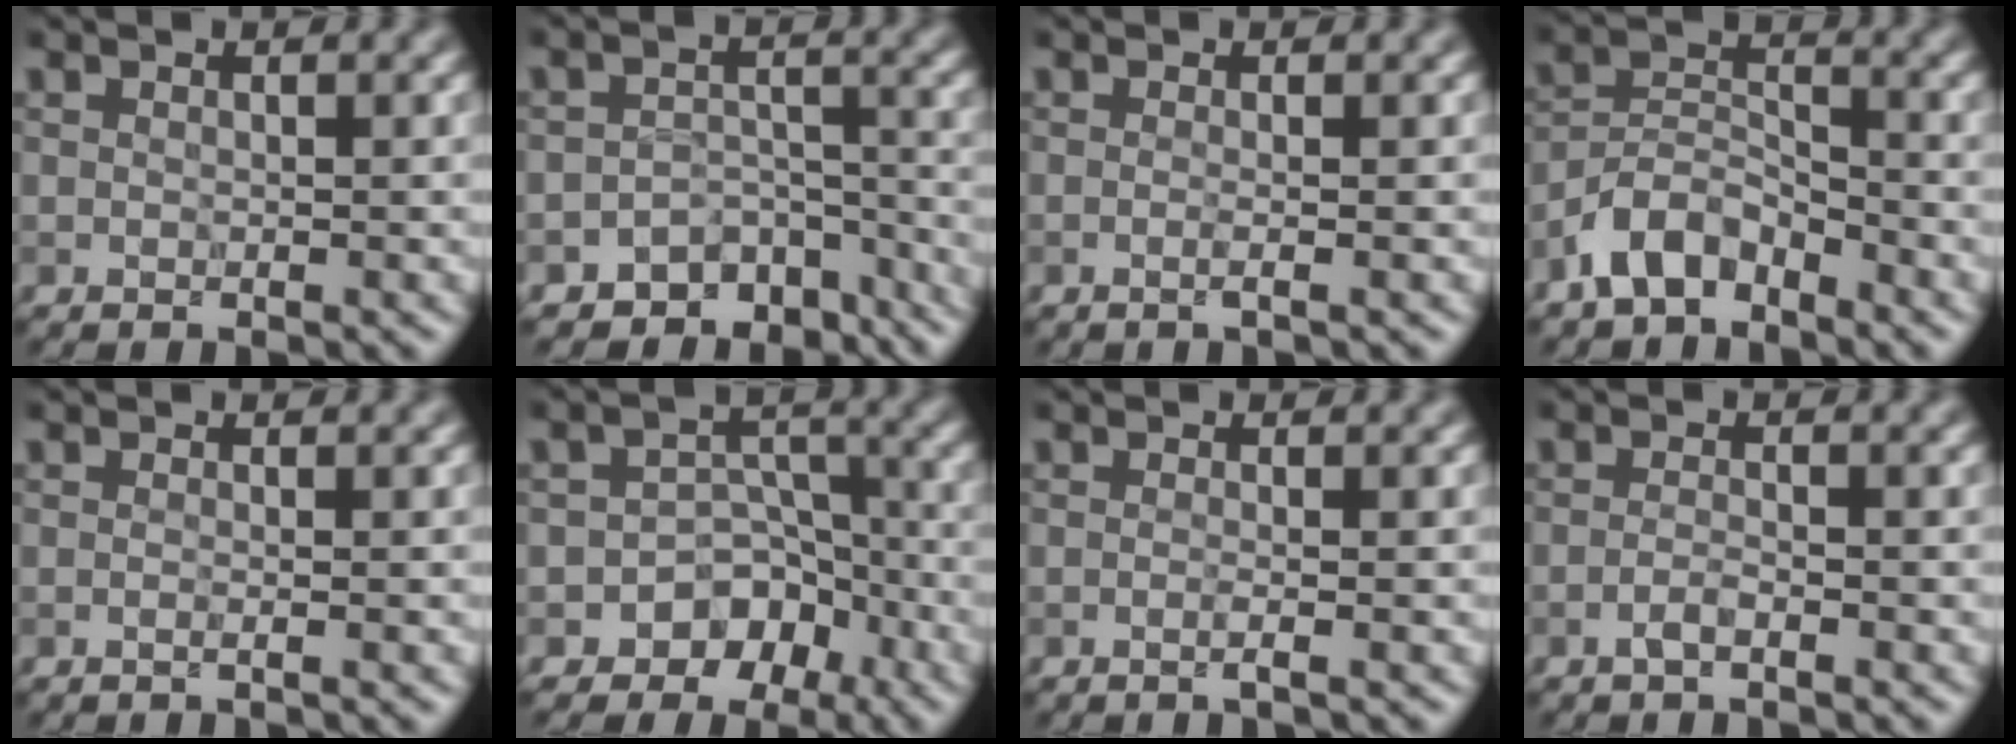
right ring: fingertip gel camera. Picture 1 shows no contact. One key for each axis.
{"total": 5.5, "fx": -4.4, "fy": 3.1, "fz": 1.1, "tx": 0.003, "ty": 0.000, "tz": -0.060}
{"total": 1.2, "fx": 0.0, "fy": 0.5, "fz": 1.1, "tx": -0.001, "ty": -0.006, "tz": -0.017}
{"total": 4.3, "fx": -3.4, "fy": 2.0, "fz": 1.8, "tx": -0.031, "ty": 0.008, "tz": -0.075}
{"total": 1.1, "fx": 0.2, "fy": 0.6, "fz": 1.0, "tx": 0.000, "ty": -0.006, "tz": -0.015}
{"total": 6.4, "fx": -4.0, "fy": 4.9, "fz": 1.1, "tx": 0.028, "ty": 0.011, "tz": -0.072}
{"total": 1.0, "fx": -0.1, "fy": 0.3, "fz": 0.9, "tx": -0.008, "ty": -0.004, "tz": -0.014}
{"total": 1.0, "fx": -0.7, "fy": 0.2, "fz": 0.7, "tx": -0.014, "ty": 0.005, "tz": -0.016}